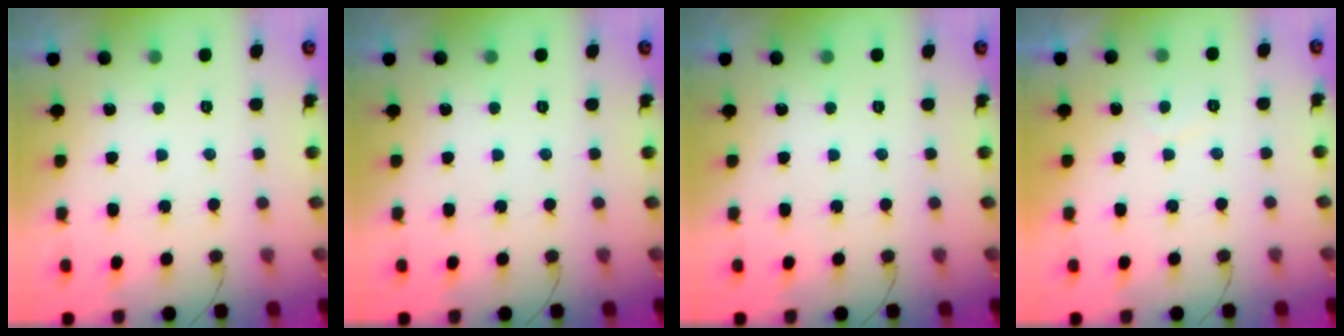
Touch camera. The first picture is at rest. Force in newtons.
{"total": 0.0}
{"total": 0.0}
{"total": 0.5, "press": 0.1, "slide": 0.5}